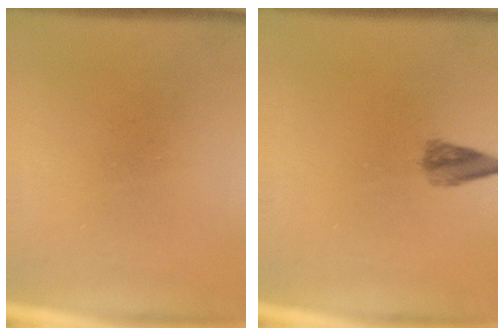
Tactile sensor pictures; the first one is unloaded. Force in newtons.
{"total": 2.5}